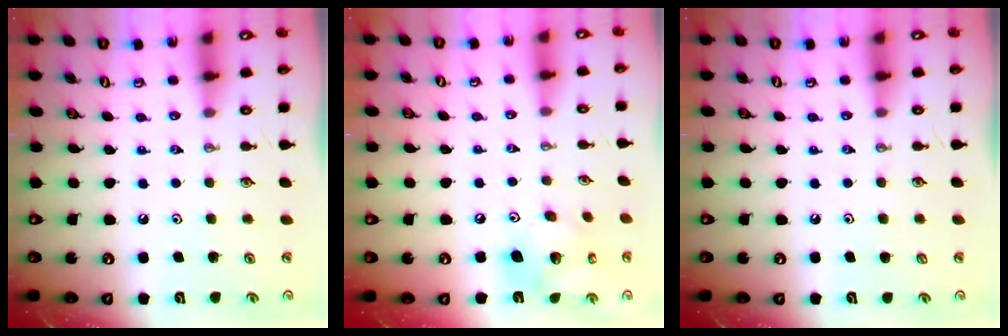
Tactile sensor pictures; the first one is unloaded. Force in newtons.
{"total": 16.0, "press": 15.7, "slide": 3.2}
{"total": 1.1, "press": 0.1, "slide": 1.1}